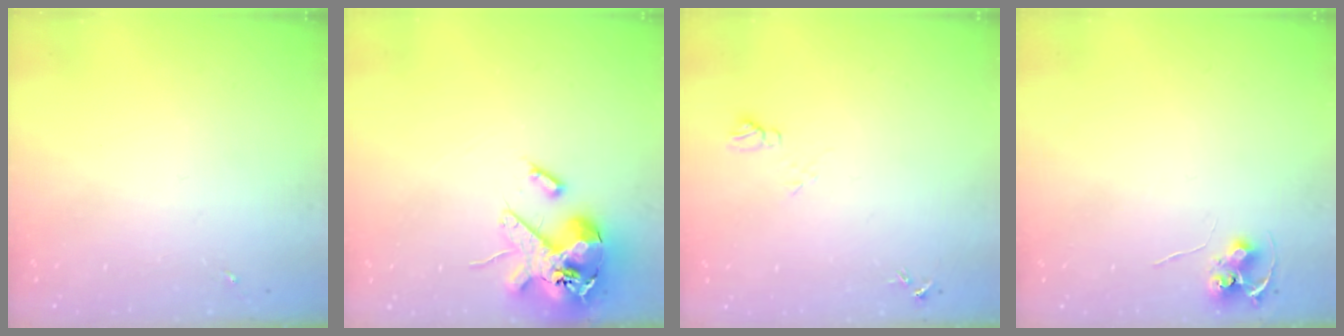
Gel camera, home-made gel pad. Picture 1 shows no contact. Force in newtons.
{"total": 15.7, "press": 15.5, "slide": 2.7}
{"total": 6.3, "press": 6.3, "slide": 0.7}
{"total": 6.9, "press": 6.9, "slide": 0.5}